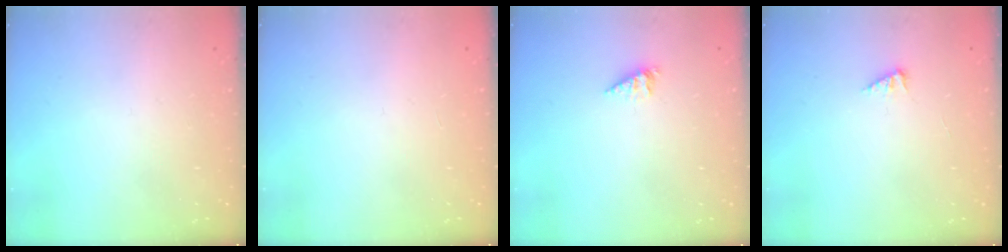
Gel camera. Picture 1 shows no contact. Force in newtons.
{"total": 0.0}
{"total": 2.1, "press": 2.1, "slide": 0.3}
{"total": 2.5, "press": 2.5, "slide": 0.3}